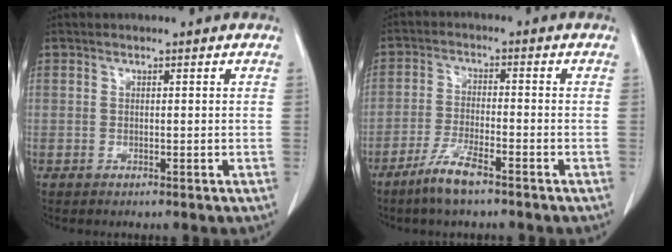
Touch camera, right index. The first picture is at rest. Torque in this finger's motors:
{"motor_torque": [0.53, -0.43, 0.18, 0.04]}